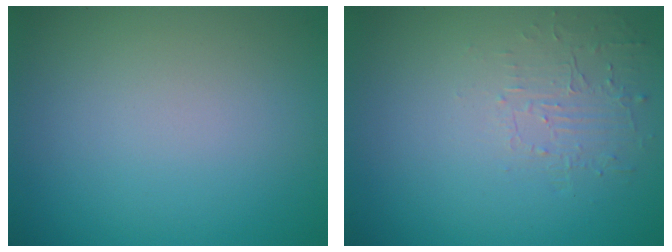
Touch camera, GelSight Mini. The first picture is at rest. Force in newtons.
{"total": 1.6, "press": 0.3, "slide": 1.6}